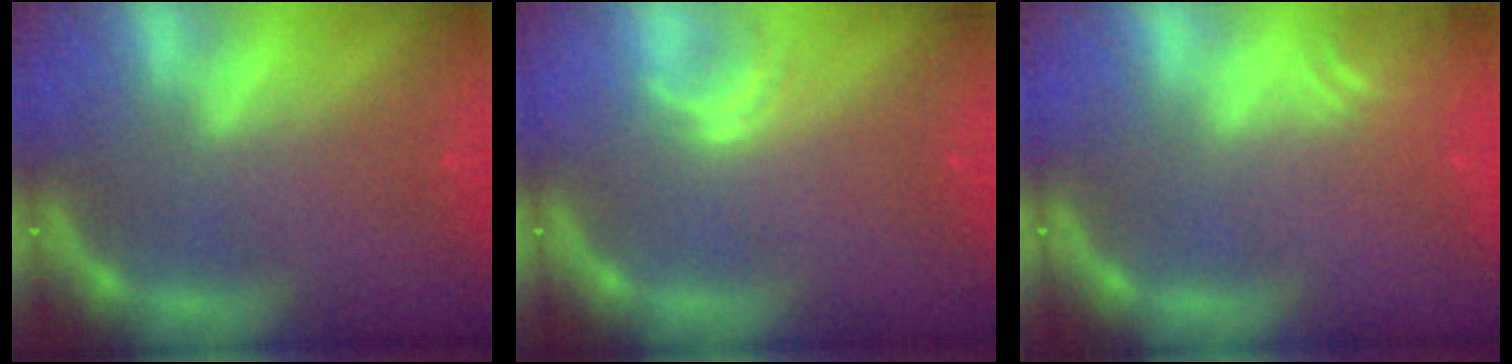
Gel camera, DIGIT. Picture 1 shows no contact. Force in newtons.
{"total": 1.5}
{"total": 3.0}